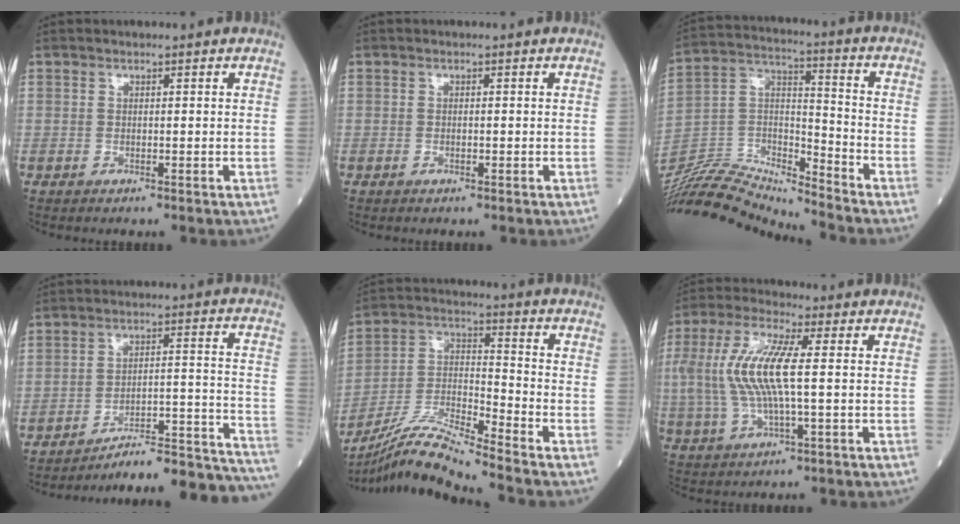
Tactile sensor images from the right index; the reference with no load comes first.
{"total": 0.5, "force": [-0.2, 0.2, 0.4], "torque": [-0.008, 0.000, -0.004]}
{"total": 15.7, "force": [-15.5, -0.1, 2.4], "torque": [-0.047, 0.041, -0.296]}
{"total": 21.1, "force": [-20.5, -0.2, 4.9], "torque": [-0.010, 0.026, -0.278]}
{"total": 11.6, "force": [-10.5, -2.0, 4.4], "torque": [-0.089, -0.003, -0.201]}
{"total": 12.8, "force": [0.8, 2.8, 12.4], "torque": [-0.281, 0.014, 0.014]}